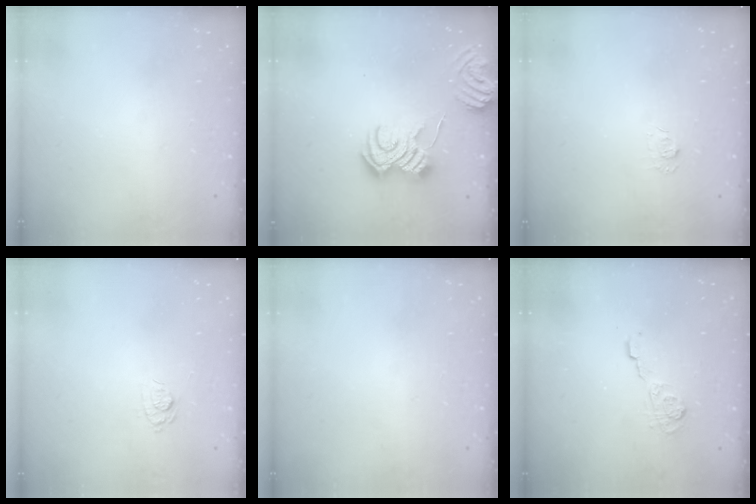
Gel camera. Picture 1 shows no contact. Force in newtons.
{"total": 8.5, "press": 8.5, "slide": 0.6}
{"total": 5.5, "press": 5.4, "slide": 0.6}
{"total": 8.1, "press": 7.9, "slide": 1.4}
{"total": 0.0}
{"total": 5.3, "press": 5.2, "slide": 0.8}